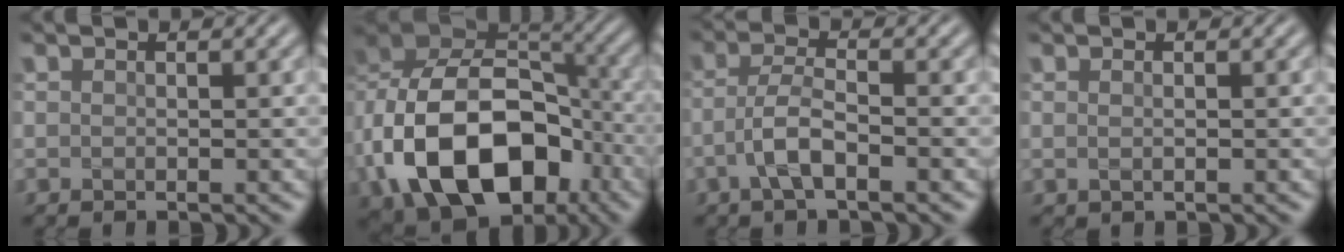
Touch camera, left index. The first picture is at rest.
{"total": 15.9, "force": [-4.8, 10.9, 10.6], "torque": [-0.185, -0.009, -0.084]}
{"total": 3.2, "force": [-1.4, 0.9, 2.7], "torque": [-0.058, 0.009, -0.035]}
{"total": 0.8, "force": [0.4, 0.4, 0.6], "torque": [0.003, -0.003, -0.002]}